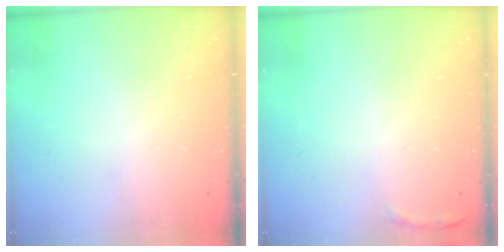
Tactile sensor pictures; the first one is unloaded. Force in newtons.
{"total": 5.2, "press": 5.1, "slide": 1.2}